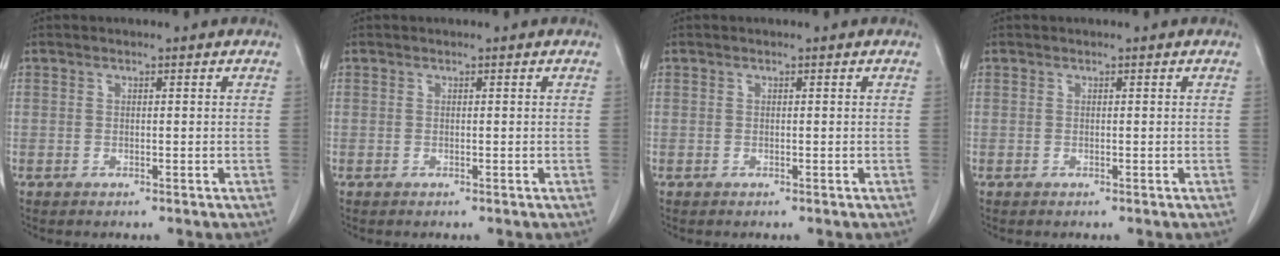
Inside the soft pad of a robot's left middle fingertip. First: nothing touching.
{"total": 0.0}
{"total": 0.0}
{"total": 0.0}